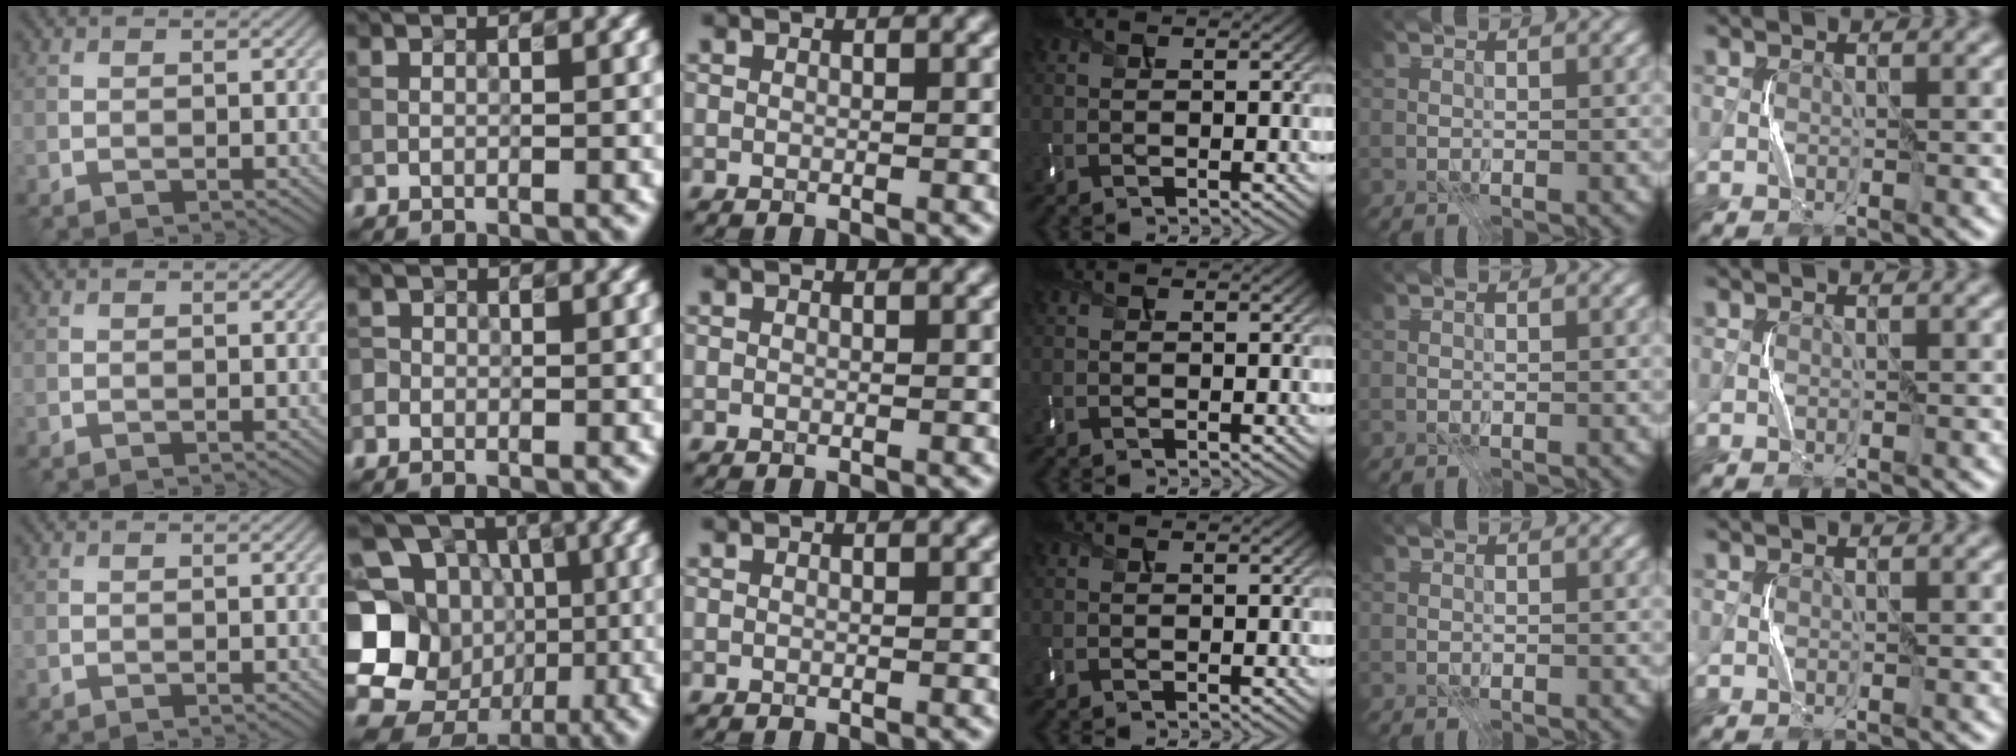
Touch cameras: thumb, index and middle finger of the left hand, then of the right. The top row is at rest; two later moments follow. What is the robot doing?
{"motion": "press", "object": "keyboard"}